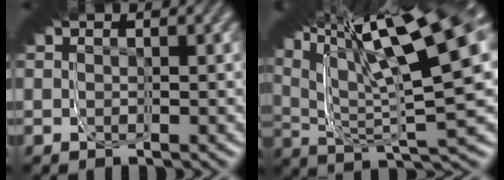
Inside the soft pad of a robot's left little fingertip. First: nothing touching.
{"total": 13.7, "force": [6.0, 3.3, 11.9], "torque": [-0.144, 0.078, 0.064]}